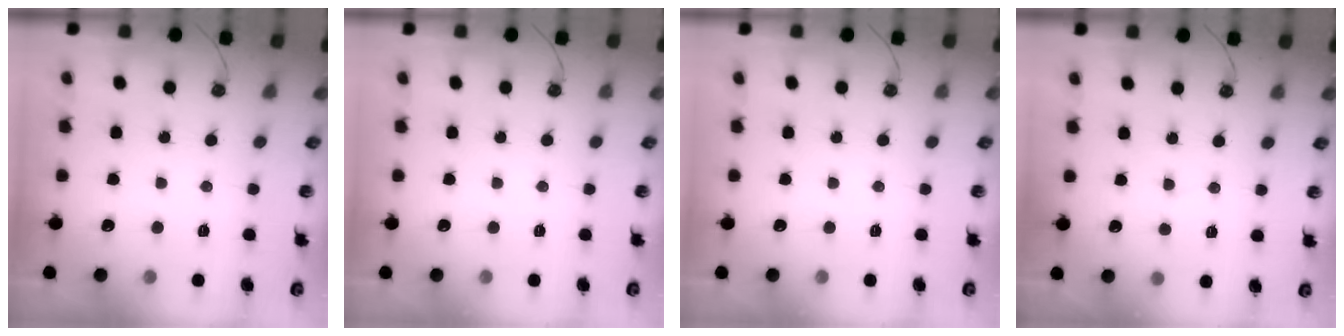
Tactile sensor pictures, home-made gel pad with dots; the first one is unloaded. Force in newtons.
{"total": 0.0}
{"total": 0.0}
{"total": 2.9, "press": 2.9, "slide": 0.2}